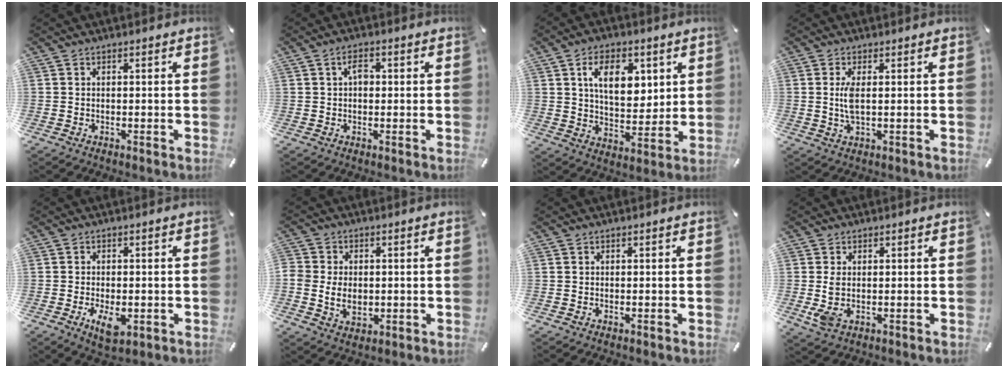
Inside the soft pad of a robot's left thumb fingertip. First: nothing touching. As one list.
[{"total": 3.0, "force": [0.4, 1.8, 2.3], "torque": [-0.039, 0.005, 0.003]}, {"total": 11.4, "force": [4.5, 7.0, 7.8], "torque": [-0.124, -0.003, 0.077]}, {"total": 4.2, "force": [0.5, 1.4, 4.0], "torque": [-0.094, -0.004, 0.002]}, {"total": 5.5, "force": [-1.6, 3.1, 4.3], "torque": [-0.087, -0.005, -0.031]}, {"total": 6.8, "force": [-0.4, 5.6, 3.9], "torque": [-0.080, -0.001, -0.011]}, {"total": 0.0}, {"total": 4.2, "force": [0.2, 2.7, 3.1], "torque": [-0.071, -0.004, -0.001]}]